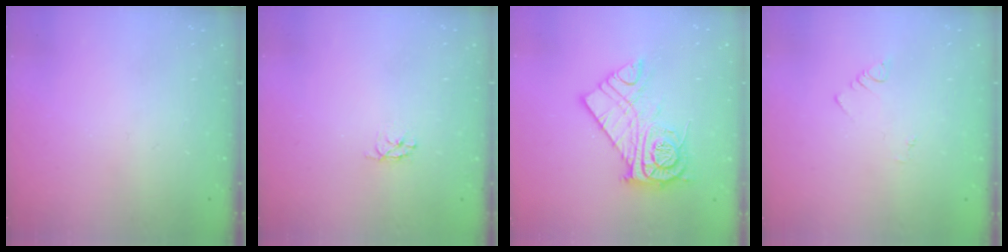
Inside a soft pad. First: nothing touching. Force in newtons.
{"total": 2.9, "press": 2.9, "slide": 0.3}
{"total": 14.0, "press": 13.9, "slide": 1.4}
{"total": 1.1, "press": 1.1, "slide": 0.3}